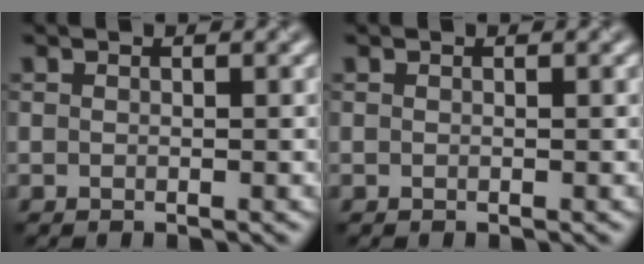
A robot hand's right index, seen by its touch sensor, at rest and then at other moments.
{"total": 0.0}